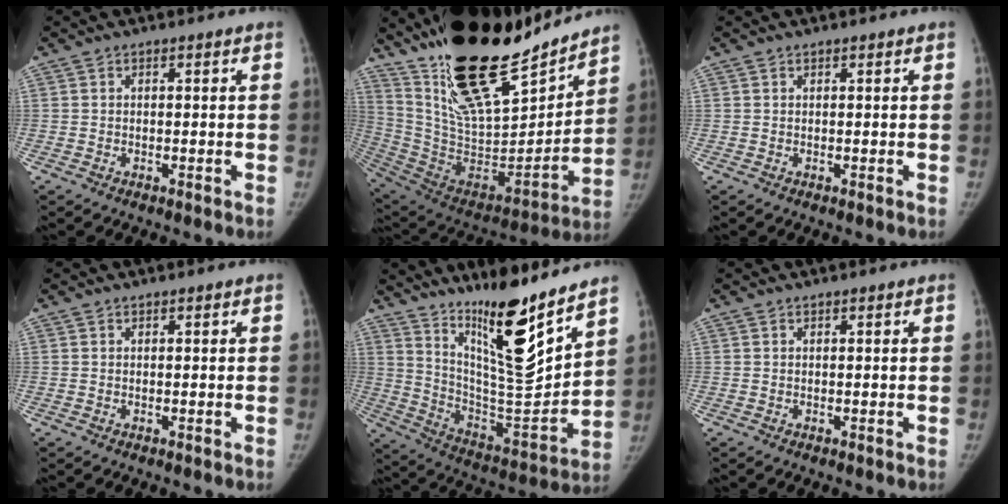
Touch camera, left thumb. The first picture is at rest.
{"total": 30.3, "force": [22.4, 10.7, 17.4], "torque": [-0.255, -0.112, 0.384]}
{"total": 0.0}
{"total": 0.0}
{"total": 20.0, "force": [14.3, 3.0, 13.7], "torque": [-0.184, -0.107, 0.253]}
{"total": 0.0}